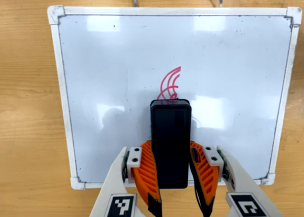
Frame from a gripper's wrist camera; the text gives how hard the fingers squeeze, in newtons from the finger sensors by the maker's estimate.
{"total": 8.9, "left": 7.2, "right": 10.5}